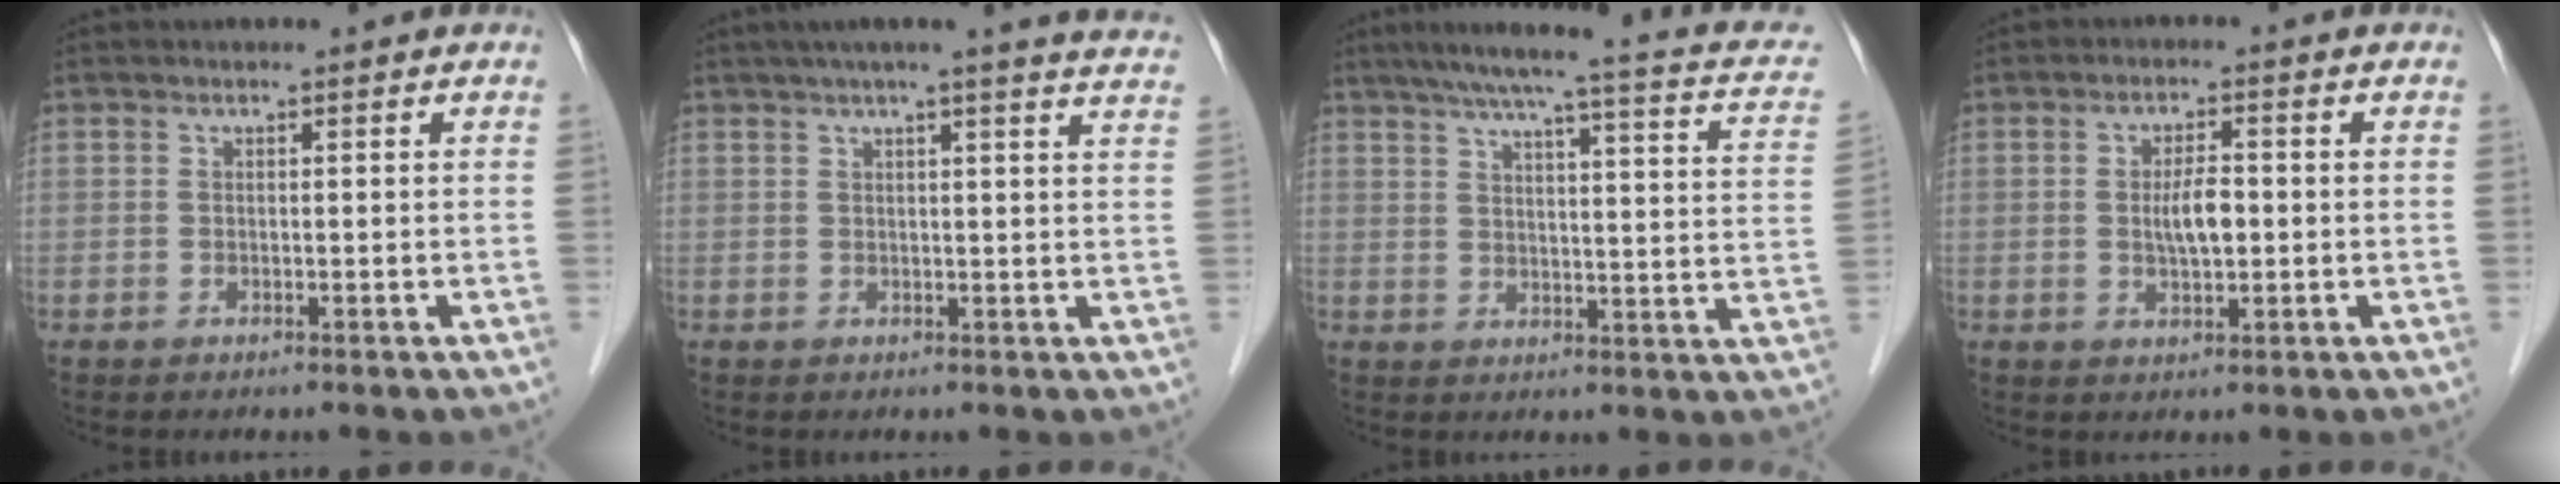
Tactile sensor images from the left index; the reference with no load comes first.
{"total": 16.7, "force": [14.8, 0.1, 7.8], "torque": [-0.107, 0.005, 0.167]}
{"total": 19.5, "force": [14.5, 2.7, 12.7], "torque": [-0.183, 0.017, 0.166]}
{"total": 4.3, "force": [-0.2, 1.4, 4.1], "torque": [-0.079, 0.002, -0.003]}